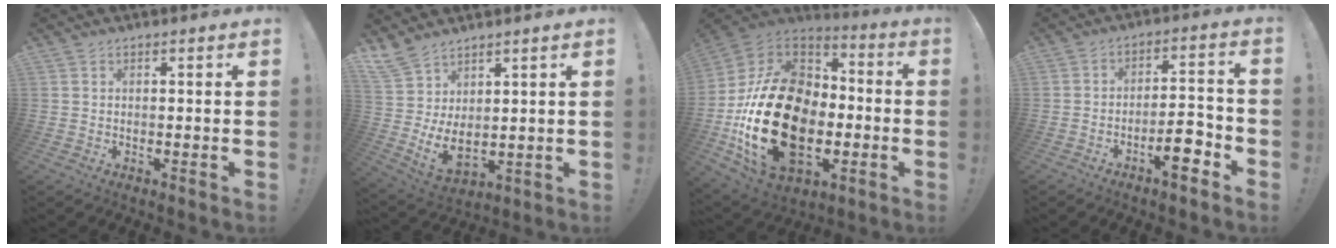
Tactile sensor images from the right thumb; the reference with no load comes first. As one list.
[{"total": 8.4, "force": [4.4, 4.4, 5.7], "torque": [-0.111, -0.049, 0.092]}, {"total": 31.3, "force": [-6.1, 21.0, 22.4], "torque": [-0.444, 0.030, -0.074]}, {"total": 8.8, "force": [-5.1, 2.8, 6.6], "torque": [-0.078, 0.028, -0.089]}]